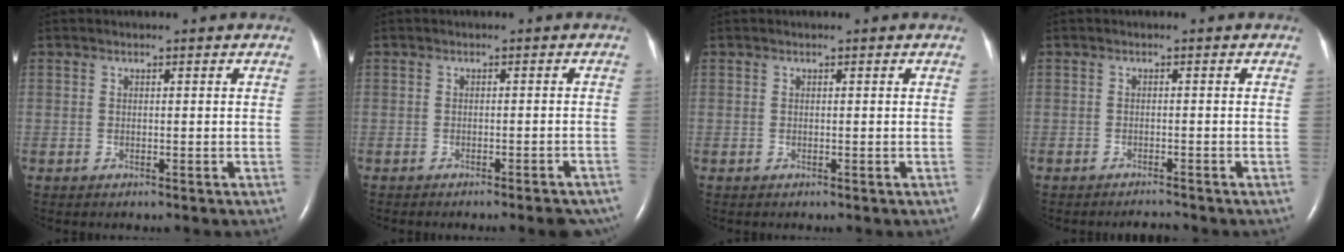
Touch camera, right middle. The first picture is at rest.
{"total": 5.9, "force": [-5.3, 1.1, 2.3], "torque": [-0.013, -0.008, -0.058]}
{"total": 0.0}
{"total": 1.4, "force": [-1.4, 0.0, 0.1], "torque": [-0.005, -0.007, -0.018]}